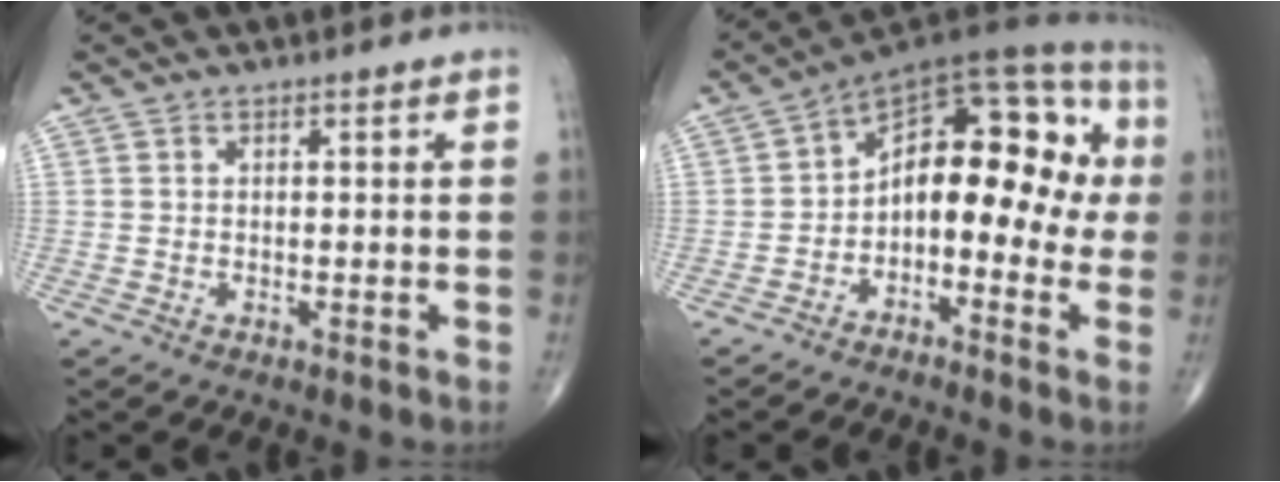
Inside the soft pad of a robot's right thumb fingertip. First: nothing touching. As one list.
[{"total": 16.8, "force": [-1.4, 9.6, 13.7], "torque": [-0.140, 0.062, -0.036]}]